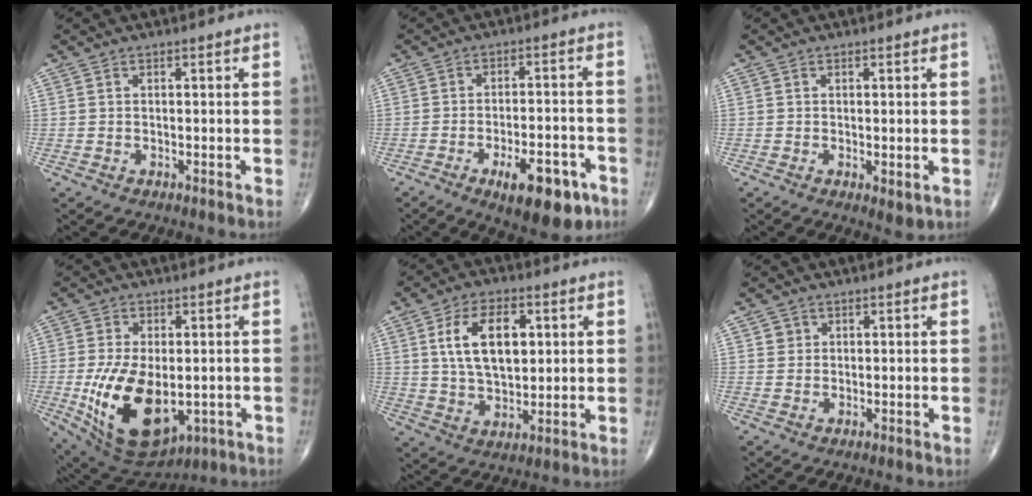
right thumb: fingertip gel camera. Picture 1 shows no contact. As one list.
[{"total": 12.4, "force": [-6.3, 4.9, 9.6], "torque": [-0.122, 0.024, -0.083]}, {"total": 2.3, "force": [-0.4, 1.0, 2.1], "torque": [-0.030, -0.009, -0.002]}, {"total": 17.4, "force": [-3.3, 9.7, 14.1], "torque": [-0.255, -0.013, -0.025]}, {"total": 12.6, "force": [3.1, 7.2, 9.9], "torque": [-0.155, -0.006, 0.056]}, {"total": 1.7, "force": [0.6, 1.5, 0.2], "torque": [0.008, -0.001, 0.005]}]